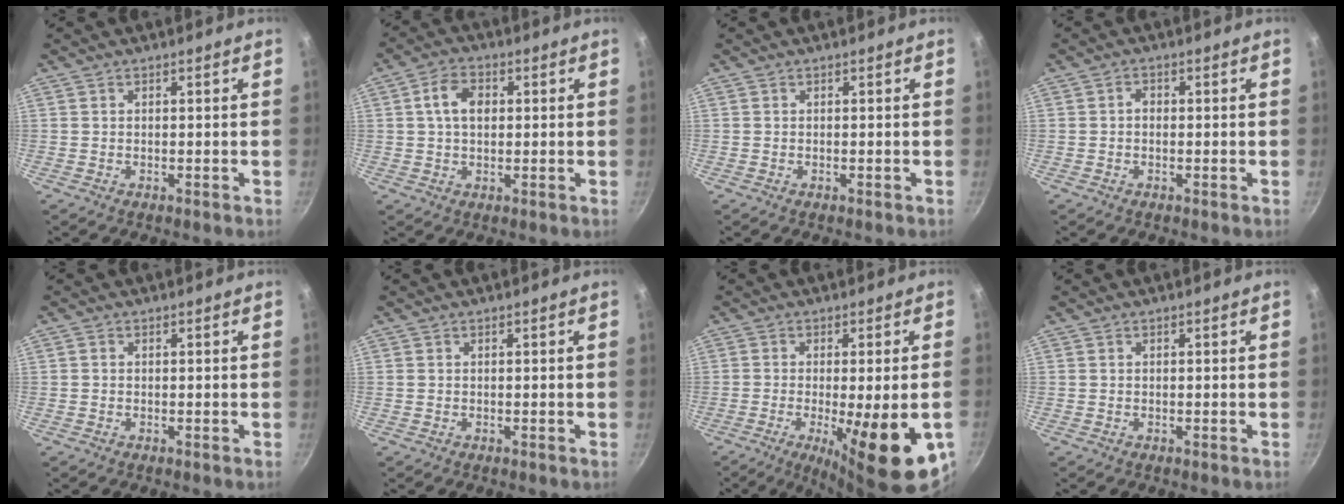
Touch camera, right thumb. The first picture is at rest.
{"total": 6.3, "force": [1.0, 4.3, 4.5], "torque": [-0.070, 0.010, 0.010]}
{"total": 0.0}
{"total": 1.5, "force": [-0.1, 1.2, 0.9], "torque": [-0.013, 0.006, -0.006]}
{"total": 0.5, "force": [-0.1, 0.5, 0.2], "torque": [-0.002, 0.002, -0.003]}
{"total": 0.0}
{"total": 17.4, "force": [-5.8, 4.4, 15.8], "torque": [-0.213, -0.012, -0.072]}
{"total": 0.0}